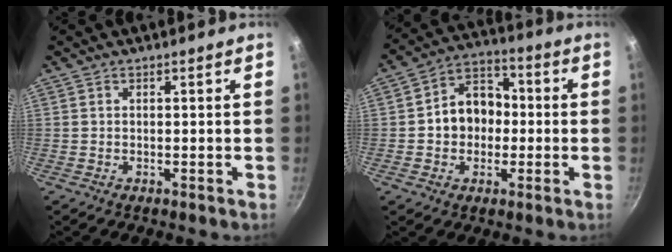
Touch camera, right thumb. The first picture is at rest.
{"total": 10.9, "force": [-0.5, 8.8, 6.5], "torque": [-0.055, 0.026, -0.022]}